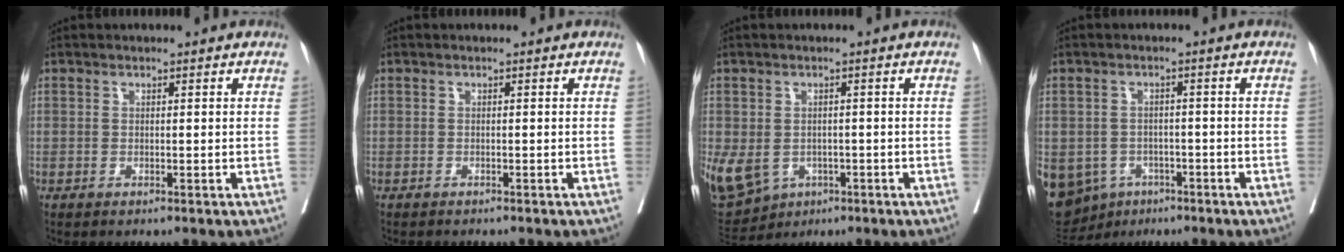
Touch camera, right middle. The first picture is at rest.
{"total": 1.9, "force": [-1.7, 0.5, 0.6], "torque": [-0.015, -0.004, -0.020]}
{"total": 18.1, "force": [-6.4, 15.0, 7.9], "torque": [-0.240, -0.009, -0.077]}
{"total": 15.0, "force": [-6.8, 12.2, 5.4], "torque": [-0.162, 0.002, -0.086]}